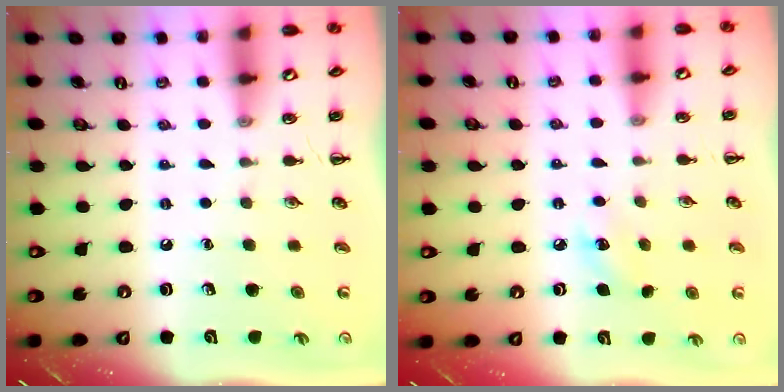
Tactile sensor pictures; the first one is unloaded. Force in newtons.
{"total": 6.3, "press": 6.1, "slide": 1.6}